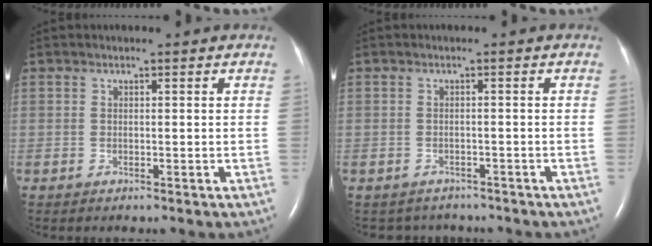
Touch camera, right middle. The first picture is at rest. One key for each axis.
{"total": 3.6, "fx": -3.2, "fy": 1.6, "fz": -0.3, "tx": -0.002, "ty": 0.004, "tz": -0.042}